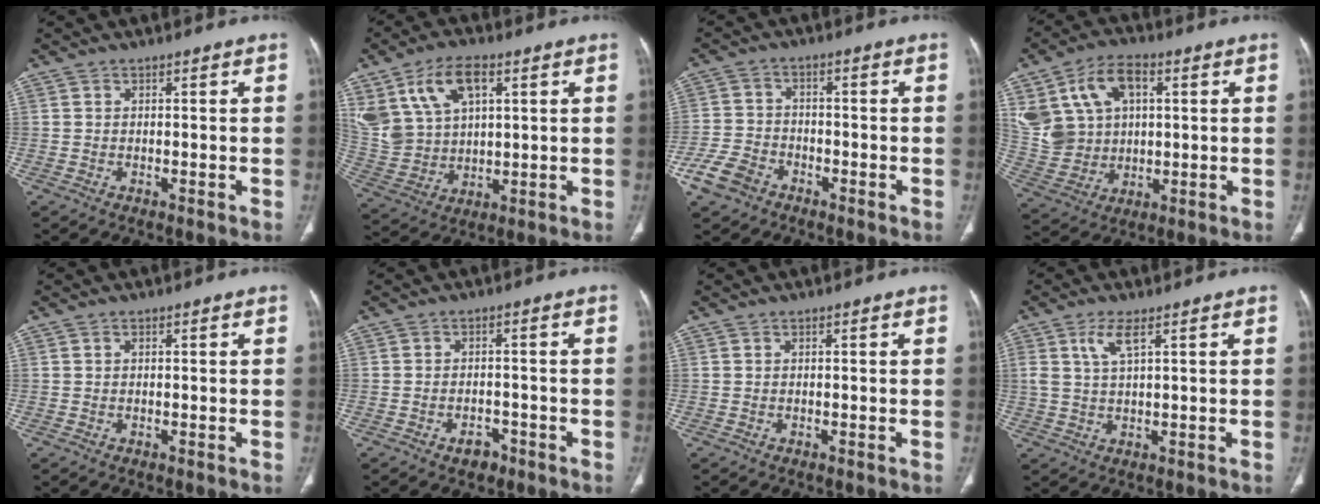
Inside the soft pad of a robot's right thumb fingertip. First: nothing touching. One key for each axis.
{"total": 15.9, "fx": 7.2, "fy": 9.7, "fz": 10.3, "tx": -0.203, "ty": -0.014, "tz": 0.152}
{"total": 7.0, "fx": -4.3, "fy": 4.8, "fz": 2.7, "tx": -0.054, "ty": 0.021, "tz": -0.084}
{"total": 15.6, "fx": 4.9, "fy": 11.2, "fz": 9.7, "tx": -0.174, "ty": 0.004, "tz": 0.105}
{"total": 0.0}
{"total": 3.0, "fx": -2.0, "fy": 1.9, "fz": 1.2, "tx": -0.012, "ty": 0.014, "tz": -0.023}
{"total": 0.0}
{"total": 4.3, "fx": 2.1, "fy": 1.2, "fz": 3.6, "tx": -0.083, "ty": -0.006, "tz": 0.051}